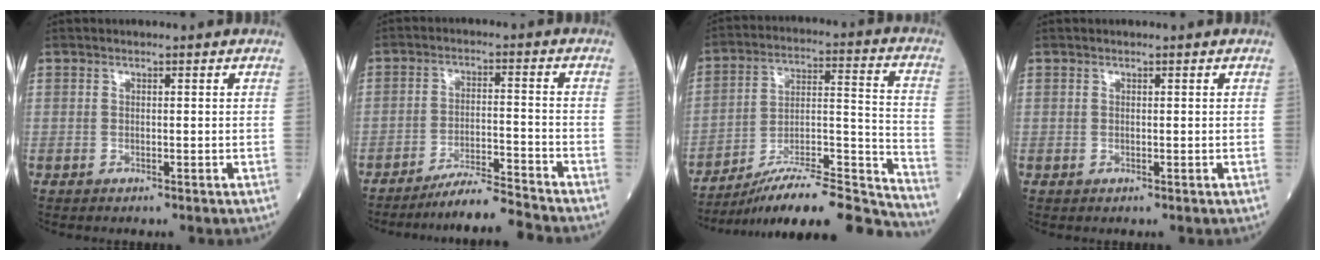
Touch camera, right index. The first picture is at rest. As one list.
[{"total": 7.8, "force": [-7.4, -2.2, 1.3], "torque": [-0.019, -0.006, -0.130]}, {"total": 22.7, "force": [-20.7, 0.7, 9.3], "torque": [-0.111, 0.017, -0.322]}, {"total": 0.0}]